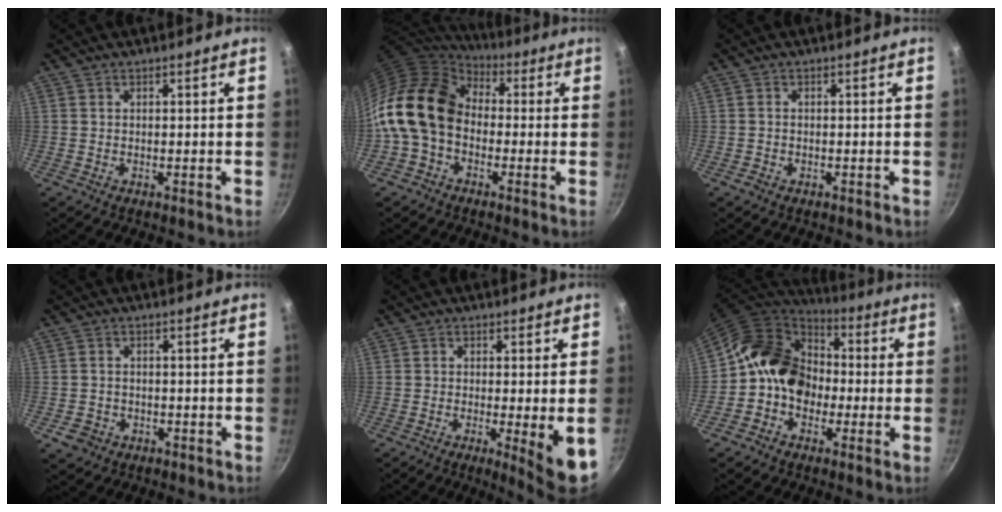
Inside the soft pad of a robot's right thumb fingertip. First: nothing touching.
{"total": 17.7, "force": [-0.5, 13.2, 11.8], "torque": [-0.208, 0.041, -0.028]}
{"total": 1.3, "force": [-0.7, 0.9, 0.6], "torque": [-0.012, 0.005, -0.012]}
{"total": 3.8, "force": [-1.6, 3.1, 1.4], "torque": [-0.022, 0.017, -0.018]}
{"total": 7.7, "force": [-2.0, 0.7, 7.4], "torque": [-0.102, -0.007, -0.024]}
{"total": 15.6, "force": [-1.1, 12.7, 8.9], "torque": [-0.108, 0.047, -0.037]}